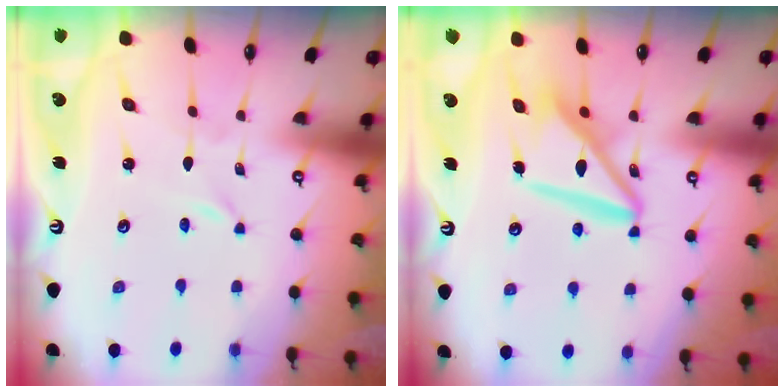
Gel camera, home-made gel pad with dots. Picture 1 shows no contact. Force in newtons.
{"total": 12.5, "press": 12.4, "slide": 1.3}